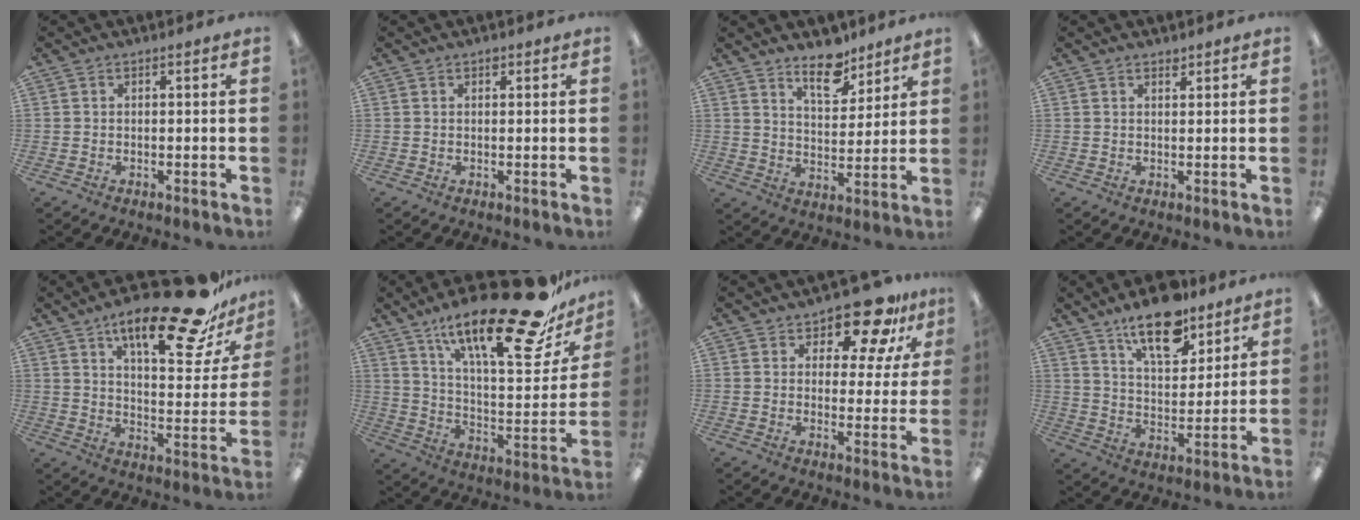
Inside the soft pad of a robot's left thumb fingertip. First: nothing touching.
{"total": 1.0, "force": [0.7, 0.5, 0.5], "torque": [-0.003, -0.002, 0.012]}
{"total": 10.4, "force": [8.0, 4.4, 4.9], "torque": [-0.053, -0.054, 0.137]}
{"total": 1.4, "force": [1.2, 0.4, 0.3], "torque": [0.001, -0.004, 0.022]}
{"total": 23.0, "force": [15.7, 6.5, 15.5], "torque": [-0.229, -0.098, 0.250]}
{"total": 26.8, "force": [18.5, 6.9, 18.1], "torque": [-0.271, -0.122, 0.299]}
{"total": 12.3, "force": [9.3, 5.4, 6.0], "torque": [-0.088, -0.057, 0.166]}
{"total": 15.5, "force": [11.6, 6.5, 7.9], "torque": [-0.124, -0.063, 0.202]}